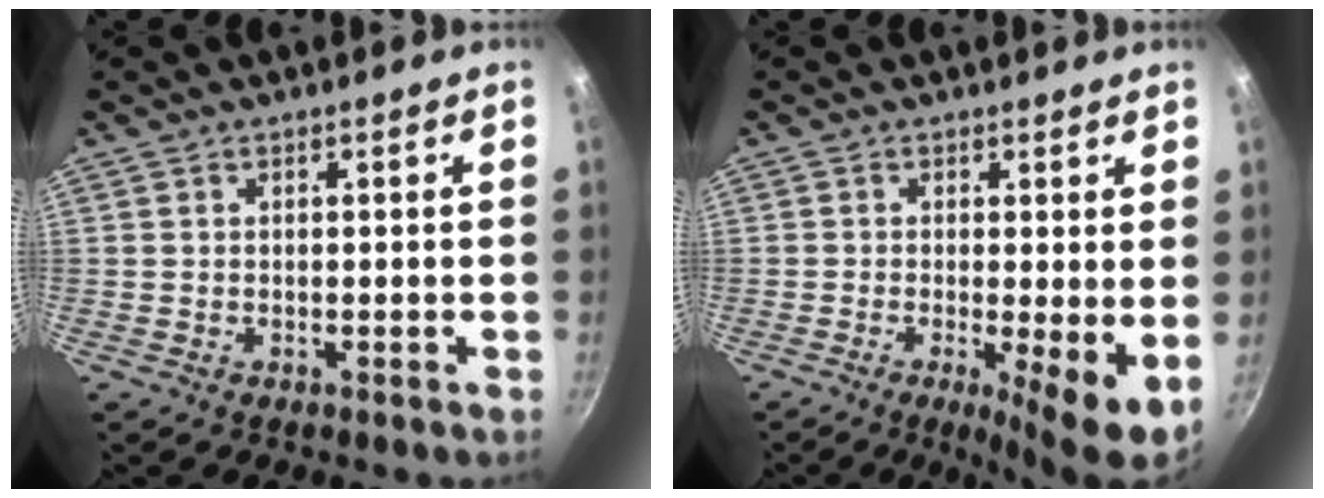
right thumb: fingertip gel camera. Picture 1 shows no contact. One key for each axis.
{"total": 7.4, "fx": -0.8, "fy": 1.4, "fz": 7.2, "tx": -0.105, "ty": -0.014, "tz": -0.010}